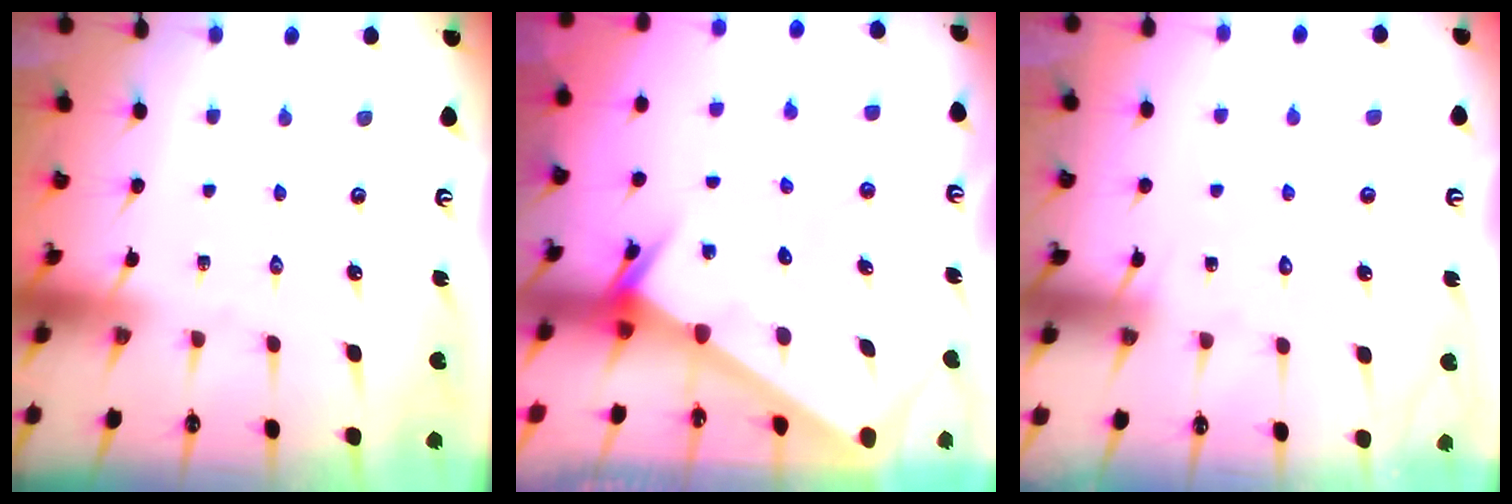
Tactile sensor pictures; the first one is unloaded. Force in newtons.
{"total": 2.6, "press": 2.6, "slide": 0.1}
{"total": 5.5, "press": 5.5, "slide": 0.4}